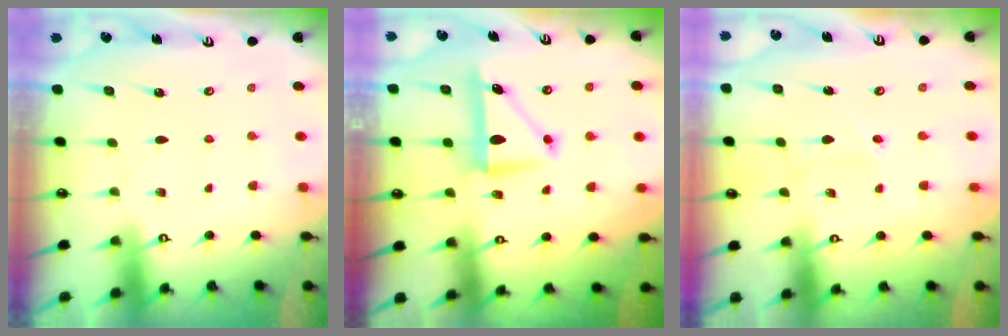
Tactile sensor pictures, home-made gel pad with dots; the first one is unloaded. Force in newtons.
{"total": 7.6, "press": 7.6, "slide": 1.0}
{"total": 3.8, "press": 3.8, "slide": 0.6}